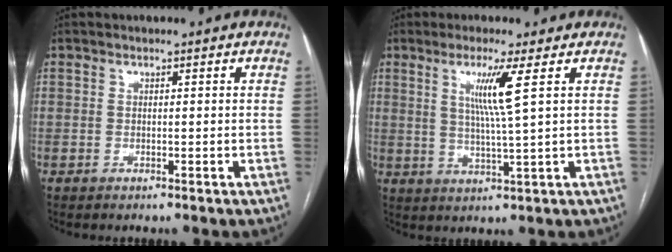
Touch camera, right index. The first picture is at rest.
{"total": 6.2, "force": [2.2, -1.4, 5.6], "torque": [-0.109, -0.011, 0.046]}